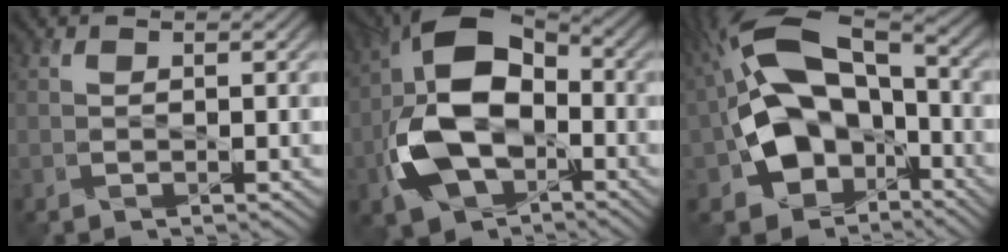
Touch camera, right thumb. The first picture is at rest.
{"total": 14.3, "force": [-3.5, 9.1, 10.5], "torque": [-0.233, -0.012, -0.072]}
{"total": 18.0, "force": [-3.3, 11.7, 13.4], "torque": [-0.247, 0.004, -0.069]}